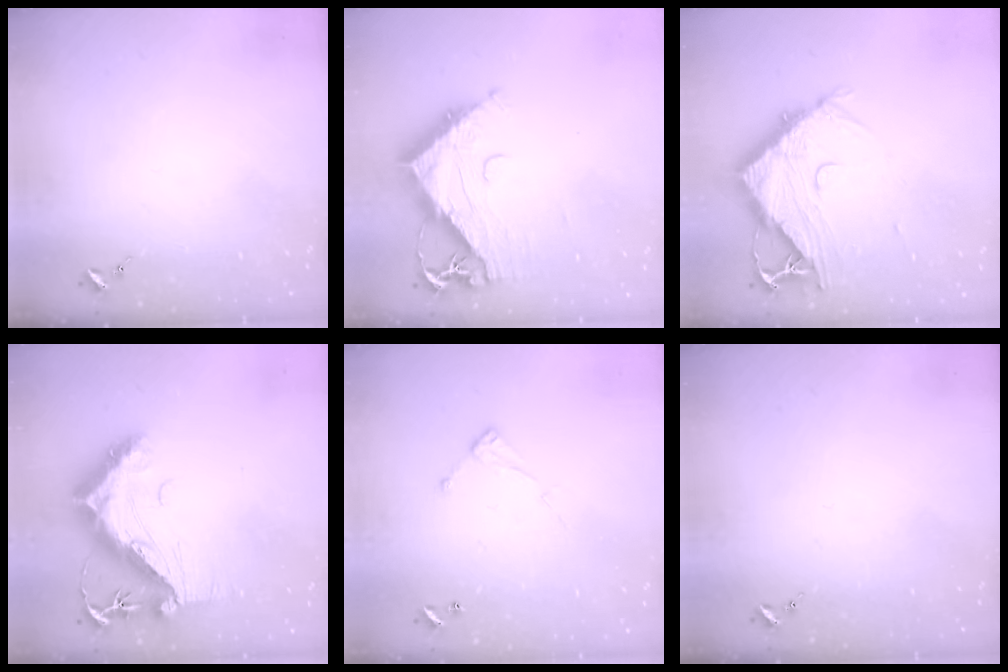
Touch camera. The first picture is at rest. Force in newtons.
{"total": 13.6, "press": 13.6, "slide": 1.1}
{"total": 13.2, "press": 13.1, "slide": 1.4}
{"total": 19.4, "press": 19.3, "slide": 1.7}
{"total": 7.1, "press": 7.1, "slide": 0.3}
{"total": 0.0}